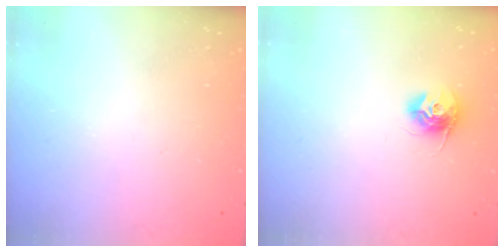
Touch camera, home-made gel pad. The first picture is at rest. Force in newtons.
{"total": 10.6, "press": 10.6, "slide": 0.7}